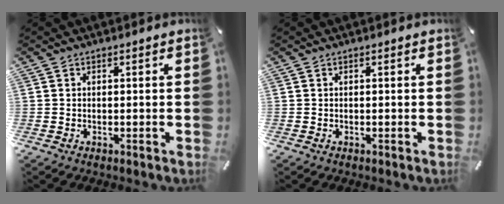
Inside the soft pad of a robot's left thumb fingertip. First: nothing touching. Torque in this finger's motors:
{"motor_torque": [-0.02, -0.02, -0.01, 0.01, 0.00]}